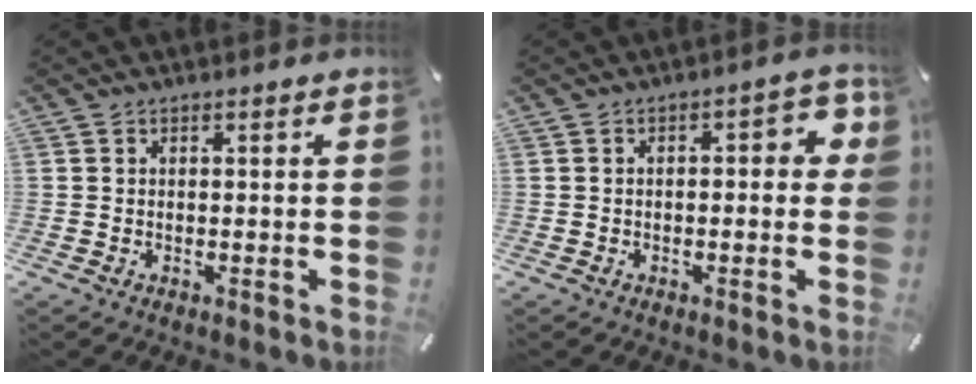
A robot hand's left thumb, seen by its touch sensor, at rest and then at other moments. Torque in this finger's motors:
{"motor_torque": [0.08, 0.07, 0.18, 0.23, 0.01]}